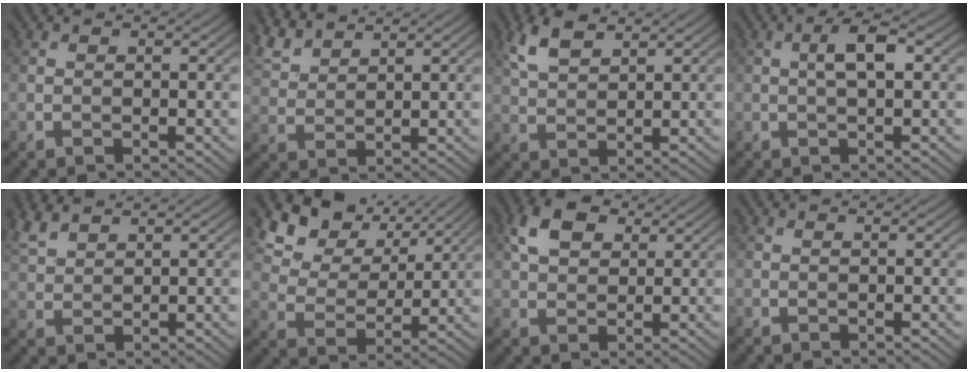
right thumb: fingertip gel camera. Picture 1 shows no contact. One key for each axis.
{"total": 5.3, "fx": 4.6, "fy": 1.5, "fz": 2.3, "tx": -0.065, "ty": 0.011, "tz": 0.099}
{"total": 5.3, "fx": 3.3, "fy": 2.3, "fz": 3.5, "tx": -0.089, "ty": 0.008, "tz": 0.072}
{"total": 3.5, "fx": 0.6, "fy": 1.0, "fz": 3.3, "tx": -0.062, "ty": 0.009, "tz": 0.006}
{"total": 4.3, "fx": 3.5, "fy": 1.3, "fz": 2.2, "tx": -0.061, "ty": 0.011, "tz": 0.081}
{"total": 10.9, "fx": 7.2, "fy": 6.2, "fz": 5.2, "tx": -0.127, "ty": -0.009, "tz": 0.141}
{"total": 6.1, "fx": 2.7, "fy": 3.9, "fz": 3.8, "tx": -0.084, "ty": 0.010, "tz": 0.046}
{"total": 0.0}